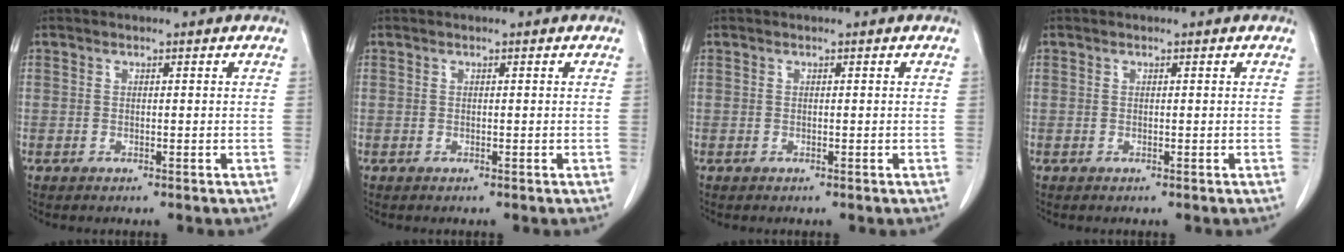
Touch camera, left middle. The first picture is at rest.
{"total": 0.0}
{"total": 0.0}
{"total": 0.0}